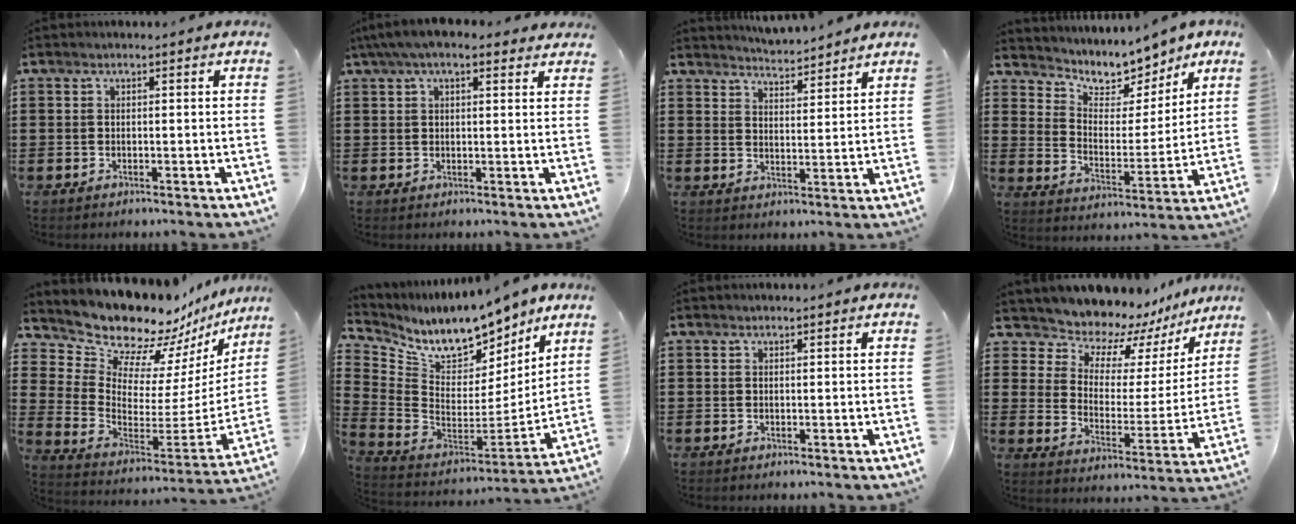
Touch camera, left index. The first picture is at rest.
{"total": 4.8, "force": [3.3, 1.6, 3.2], "torque": [-0.070, 0.005, 0.058]}
{"total": 3.9, "force": [3.9, -0.2, 0.0], "torque": [-0.014, -0.021, 0.070]}
{"total": 7.2, "force": [6.5, 3.0, 0.9], "torque": [-0.053, -0.048, 0.114]}
{"total": 10.9, "force": [10.4, 3.2, 0.8], "torque": [-0.070, -0.098, 0.182]}
{"total": 10.5, "force": [9.1, 3.5, 3.9], "torque": [-0.108, -0.070, 0.161]}
{"total": 0.0}
{"total": 7.7, "force": [7.3, 2.5, 0.1], "torque": [-0.036, -0.070, 0.124]}